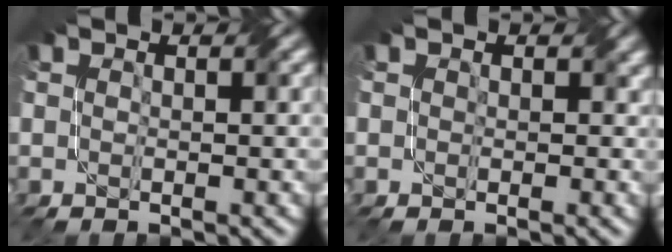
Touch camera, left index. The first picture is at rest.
{"total": 1.5, "force": [0.6, 1.2, 0.7], "torque": [-0.008, -0.001, 0.002]}